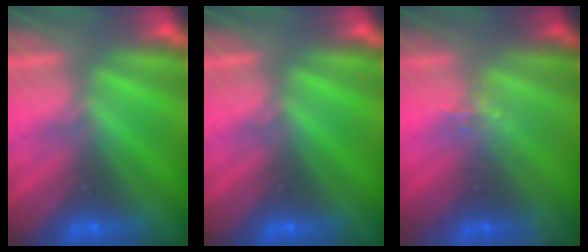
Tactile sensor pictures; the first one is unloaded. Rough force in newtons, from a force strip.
{"total": 0.0}
{"total": 1.6}